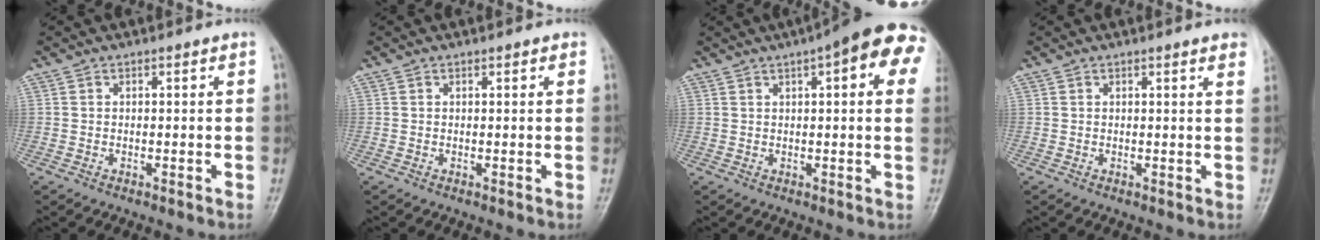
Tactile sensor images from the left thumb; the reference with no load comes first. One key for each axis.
{"total": 0.8, "fx": 0.5, "fy": 0.3, "fz": 0.5, "tx": -0.008, "ty": -0.001, "tz": 0.003}
{"total": 15.2, "fx": 6.1, "fy": 4.3, "fz": 13.2, "tx": -0.156, "ty": 0.017, "tz": 0.068}
{"total": 3.6, "fx": 2.8, "fy": 0.3, "fz": 2.3, "tx": -0.022, "ty": -0.002, "tz": 0.020}